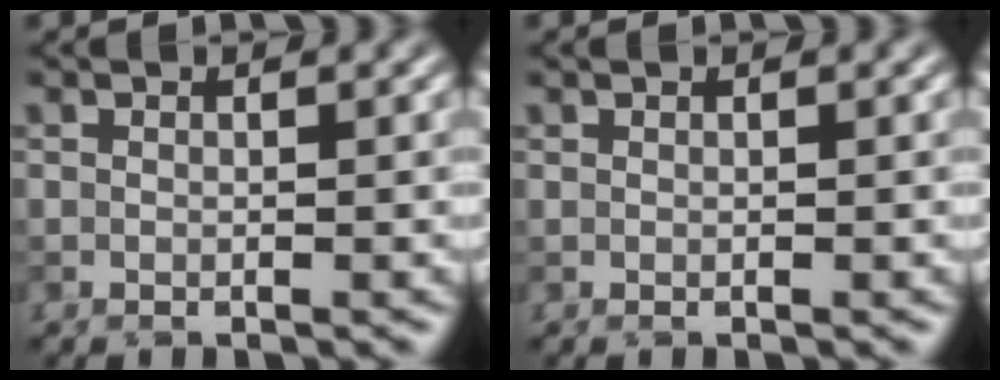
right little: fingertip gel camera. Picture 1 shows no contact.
{"total": 0.0}